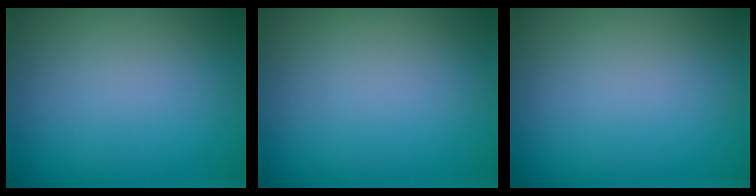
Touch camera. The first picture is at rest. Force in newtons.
{"total": 0.0}
{"total": 0.0}